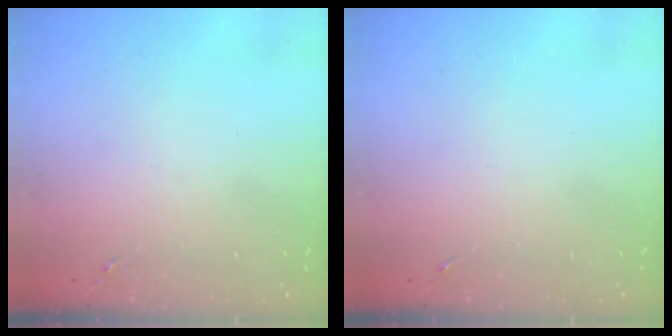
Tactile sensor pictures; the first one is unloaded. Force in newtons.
{"total": 0.0}